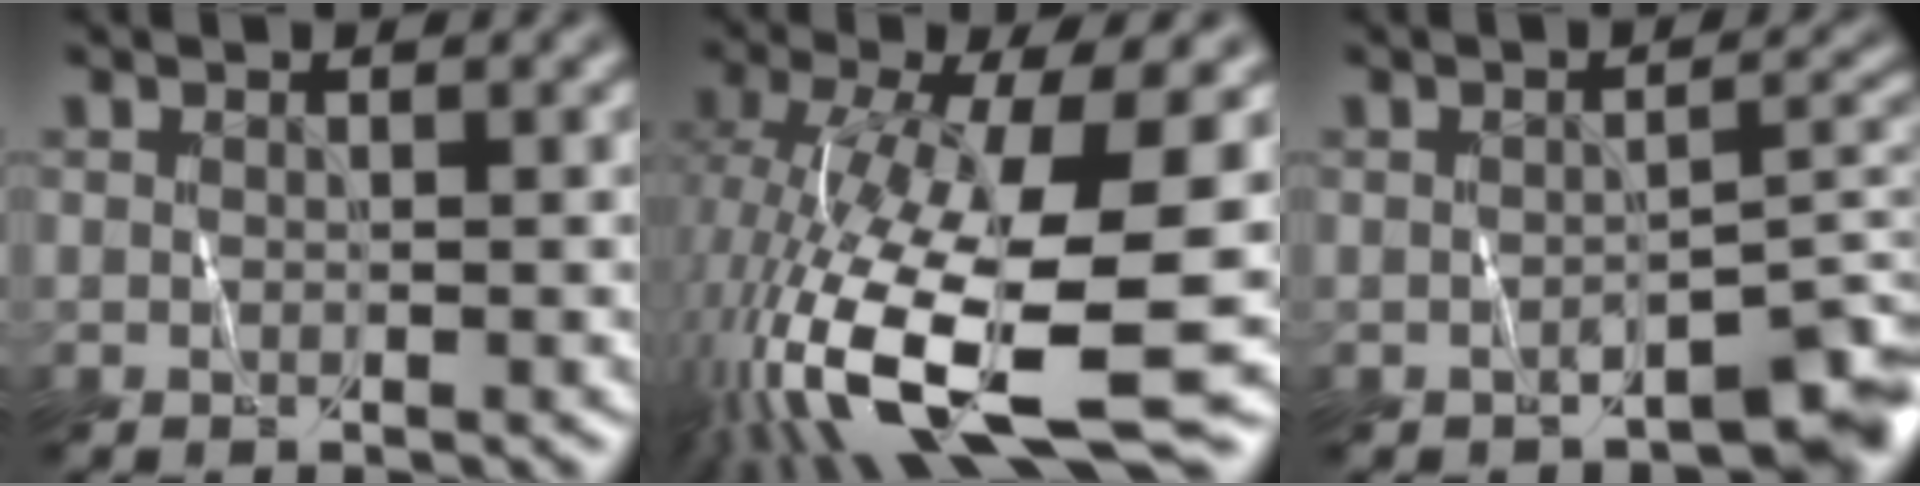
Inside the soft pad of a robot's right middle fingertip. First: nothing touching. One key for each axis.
{"total": 15.2, "fx": -4.5, "fy": 4.5, "fz": 13.8, "tx": -0.278, "ty": -0.014, "tz": -0.069}
{"total": 3.9, "fx": -2.5, "fy": 1.5, "fz": 2.6, "tx": -0.023, "ty": 0.004, "tz": -0.033}